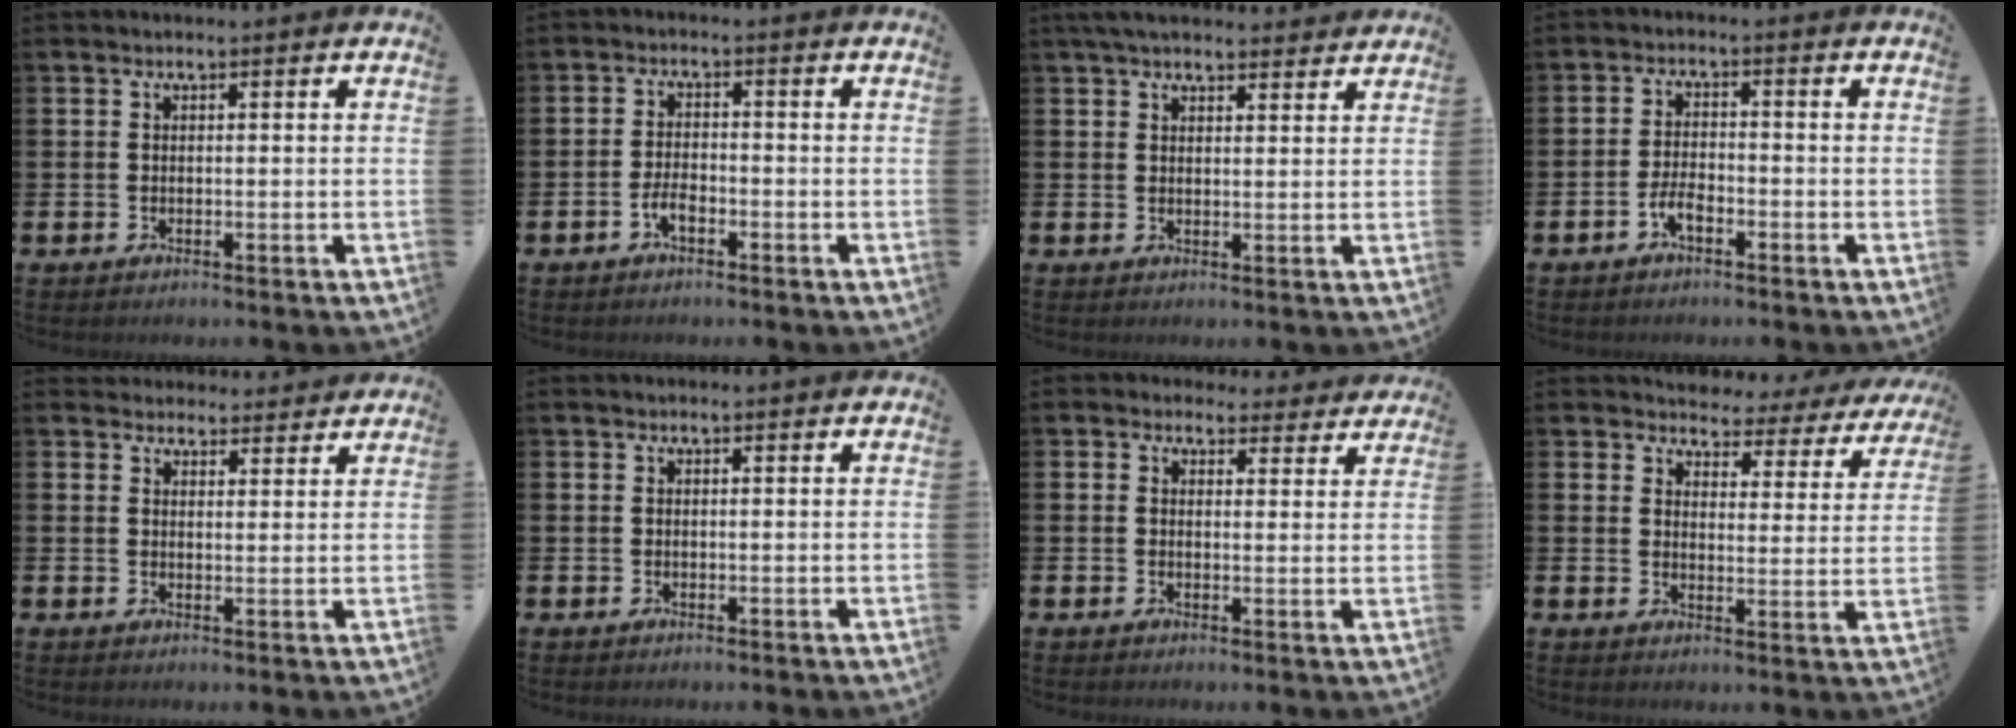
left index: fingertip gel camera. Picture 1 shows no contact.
{"total": 2.3, "force": [-1.2, 0.9, 1.8], "torque": [-0.039, 0.006, -0.022]}
{"total": 4.5, "force": [4.1, 1.2, 1.4], "torque": [-0.033, -0.010, 0.077]}
{"total": 2.7, "force": [-1.5, 0.9, 2.0], "torque": [-0.041, 0.007, -0.026]}
{"total": 3.5, "force": [3.2, 1.2, -0.3], "torque": [0.008, -0.017, 0.058]}
{"total": 0.0}
{"total": 3.1, "force": [2.7, 1.5, 0.0], "torque": [0.002, -0.015, 0.044]}
{"total": 3.0, "force": [2.8, 1.1, 0.0], "torque": [-0.014, -0.035, 0.039]}